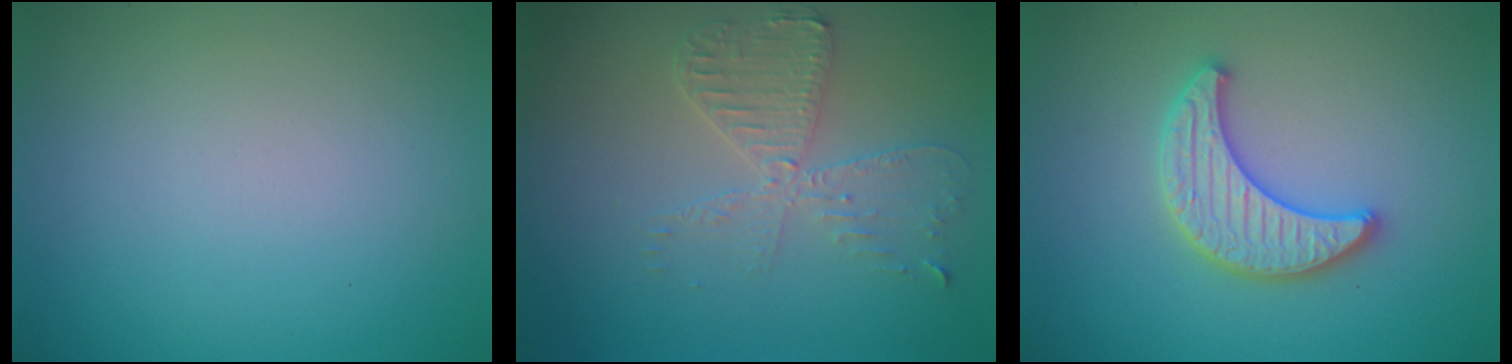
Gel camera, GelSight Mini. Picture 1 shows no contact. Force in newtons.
{"total": 3.7, "press": 3.2, "slide": 1.9}
{"total": 3.6, "press": 3.5, "slide": 0.7}